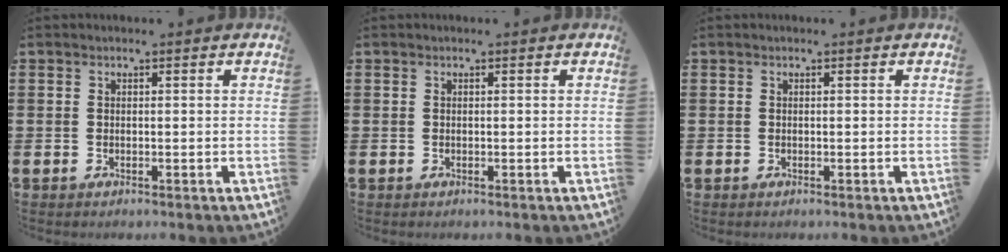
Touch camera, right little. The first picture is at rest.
{"total": 0.0}
{"total": 0.0}